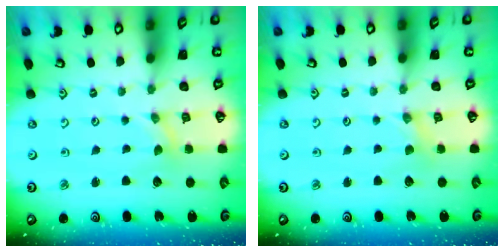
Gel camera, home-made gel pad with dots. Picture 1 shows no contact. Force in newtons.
{"total": 0.0}